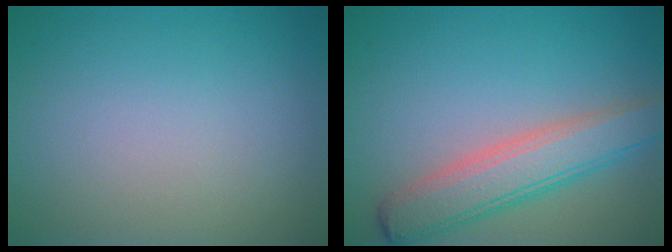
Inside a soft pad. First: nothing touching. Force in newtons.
{"total": 5.3, "press": 5.3, "slide": 0.1}